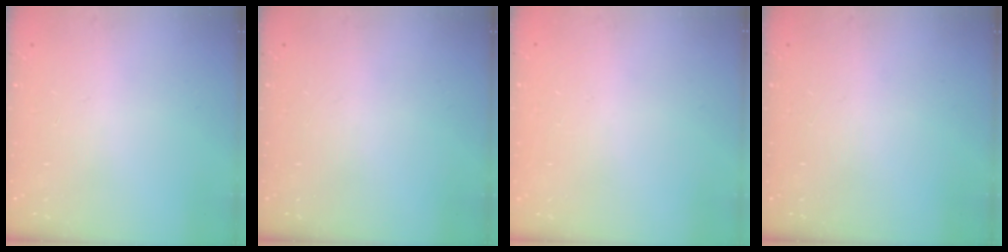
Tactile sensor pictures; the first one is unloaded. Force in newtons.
{"total": 0.0}
{"total": 0.0}
{"total": 0.0}